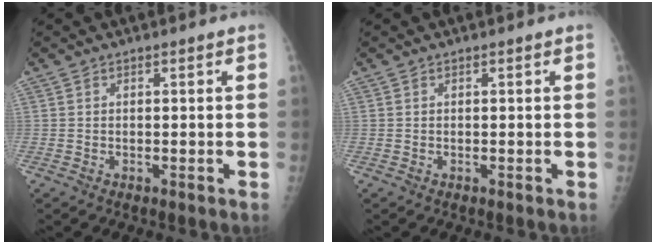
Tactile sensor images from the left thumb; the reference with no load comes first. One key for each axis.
{"total": 0.0}